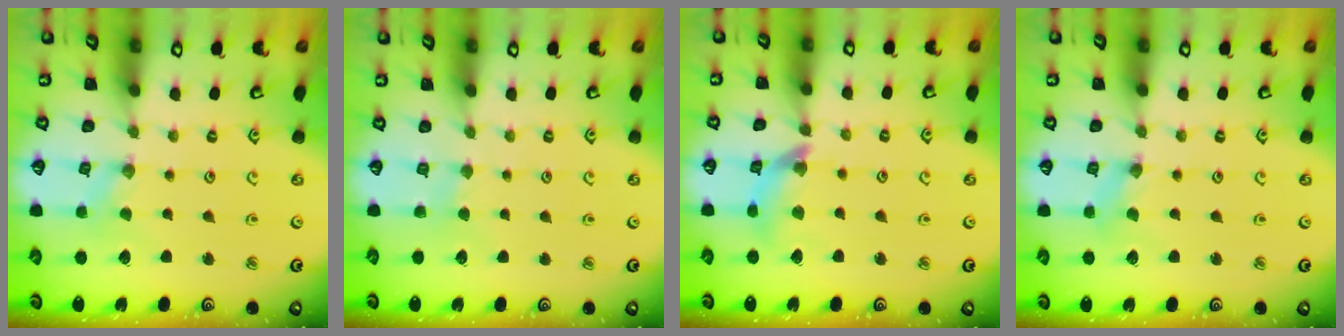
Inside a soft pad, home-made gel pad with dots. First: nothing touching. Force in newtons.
{"total": 1.6, "press": 1.6, "slide": 0.3}
{"total": 9.4, "press": 9.3, "slide": 1.2}
{"total": 0.0}